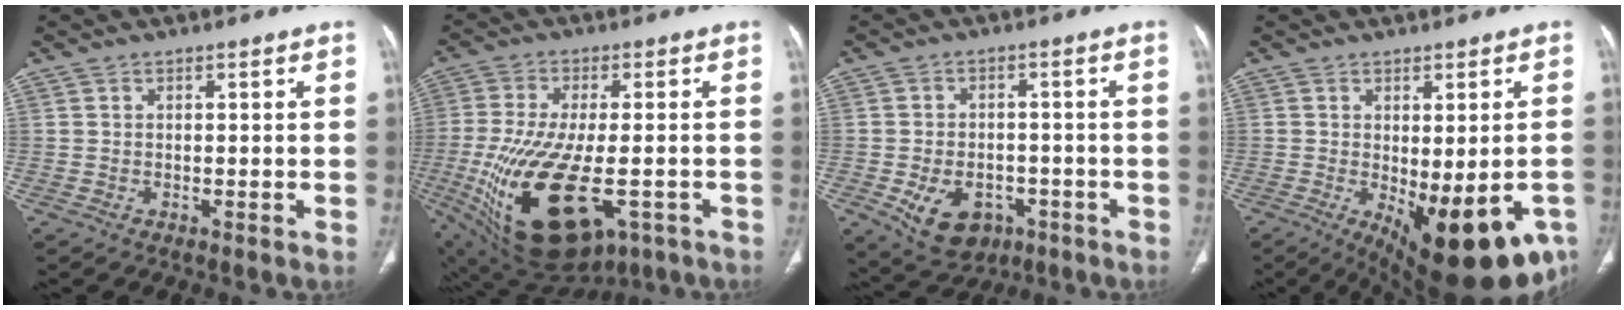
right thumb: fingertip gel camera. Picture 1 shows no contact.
{"total": 23.3, "force": [-7.4, 10.8, 19.2], "torque": [-0.414, -0.028, -0.102]}
{"total": 10.5, "force": [-4.2, 7.4, 6.1], "torque": [-0.086, 0.019, -0.050]}
{"total": 18.0, "force": [-7.2, 7.3, 14.8], "torque": [-0.162, -0.010, -0.083]}